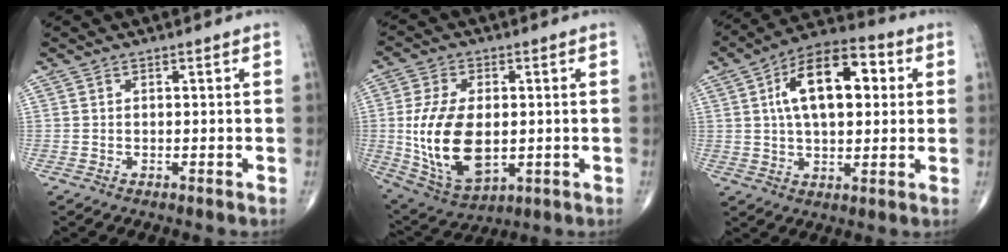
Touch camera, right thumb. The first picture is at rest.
{"total": 16.5, "force": [-0.7, 9.5, 13.4], "torque": [-0.255, -0.009, 0.006]}
{"total": 16.3, "force": [3.6, 8.4, 13.5], "torque": [-0.203, 0.019, 0.054]}